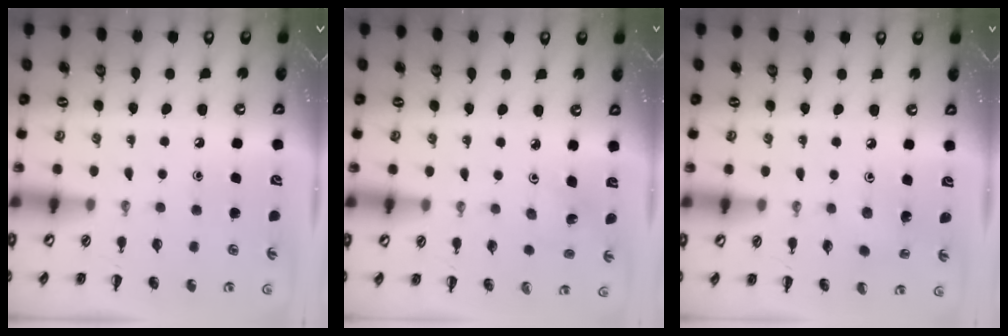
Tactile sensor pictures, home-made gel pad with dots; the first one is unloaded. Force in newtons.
{"total": 3.4, "press": 3.3, "slide": 0.9}
{"total": 1.4, "press": 1.2, "slide": 0.6}